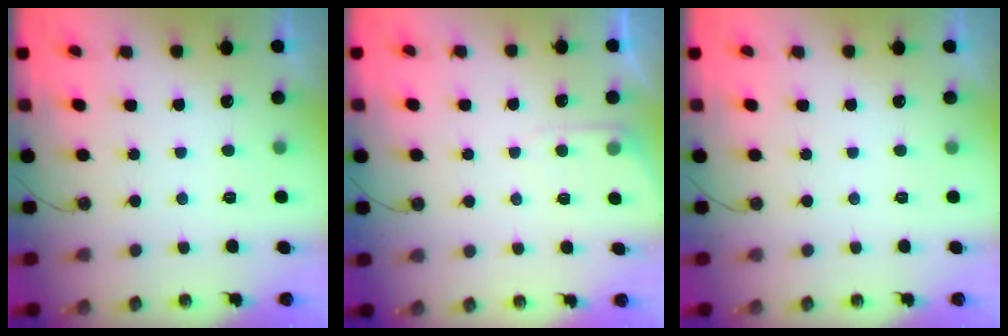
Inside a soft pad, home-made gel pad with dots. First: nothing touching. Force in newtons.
{"total": 4.3, "press": 4.2, "slide": 0.6}
{"total": 0.0}